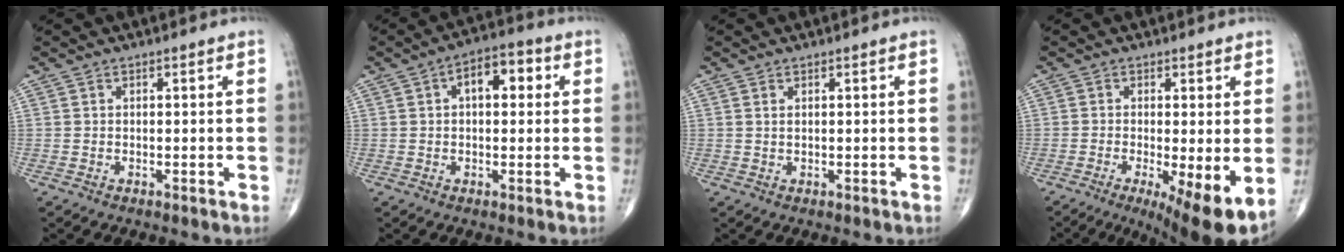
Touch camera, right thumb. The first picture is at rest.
{"total": 7.3, "force": [1.7, 3.9, 6.0], "torque": [-0.070, 0.020, 0.017]}
{"total": 0.7, "force": [0.4, 0.2, 0.6], "torque": [-0.014, 0.001, 0.008]}
{"total": 10.5, "force": [-3.1, 2.4, 9.8], "torque": [-0.152, -0.022, -0.043]}